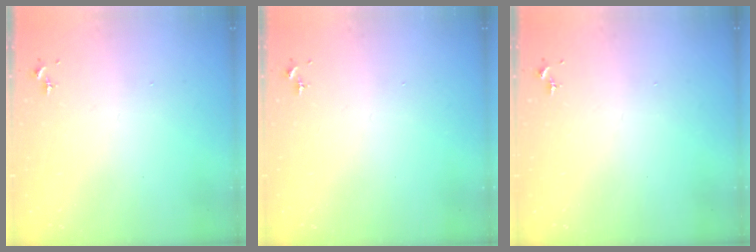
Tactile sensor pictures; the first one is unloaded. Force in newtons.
{"total": 0.0}
{"total": 0.0}